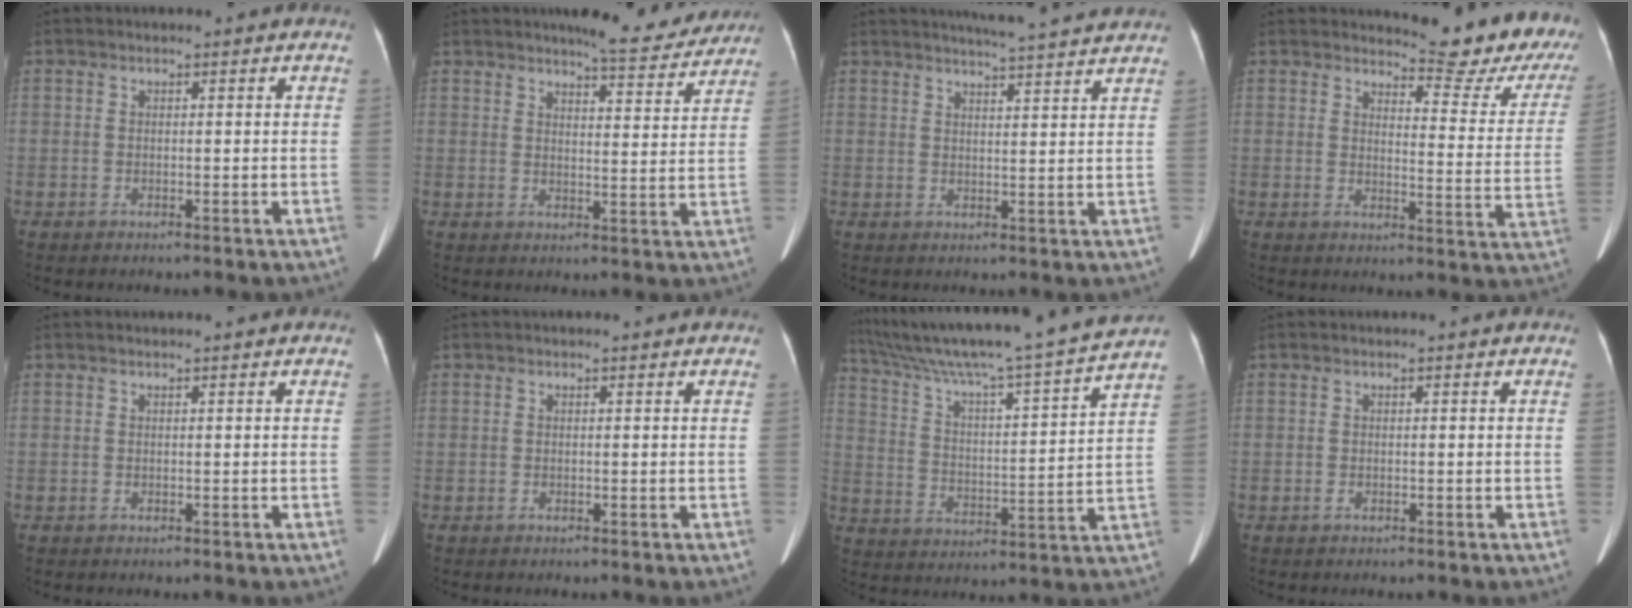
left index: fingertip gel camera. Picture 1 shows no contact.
{"total": 8.9, "force": [8.3, 1.5, 3.0], "torque": [-0.035, -0.008, 0.097]}
{"total": 10.6, "force": [9.8, -0.2, 4.0], "torque": [-0.064, 0.014, 0.119]}
{"total": 14.2, "force": [13.3, 1.8, 4.5], "torque": [-0.043, -0.077, 0.136]}
{"total": 1.2, "force": [1.1, 0.0, 0.4], "torque": [-0.008, 0.021, 0.021]}
{"total": 1.8, "force": [1.5, 0.4, 0.8], "torque": [-0.009, 0.028, 0.021]}
{"total": 22.4, "force": [19.5, -1.5, 10.8], "torque": [-0.191, -0.014, 0.296]}
{"total": 0.6, "force": [0.4, 0.1, 0.4], "torque": [-0.010, 0.019, 0.007]}